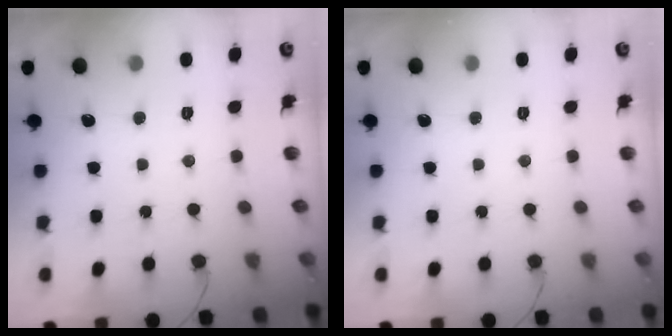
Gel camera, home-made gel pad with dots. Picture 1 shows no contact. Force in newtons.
{"total": 0.0}